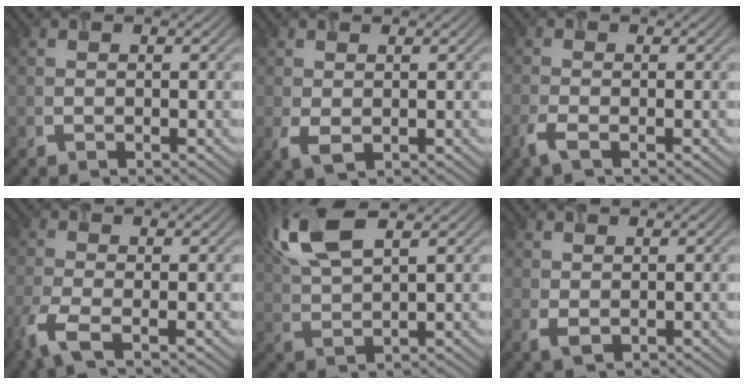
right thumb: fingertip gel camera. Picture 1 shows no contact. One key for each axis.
{"total": 2.2, "fx": -0.2, "fy": 1.3, "fz": 1.7, "tx": -0.045, "ty": -0.008, "tz": 0.000}
{"total": 2.2, "fx": -1.3, "fy": 0.5, "fz": 1.7, "tx": -0.044, "ty": -0.002, "tz": -0.034}
{"total": 3.9, "fx": -2.2, "fy": 0.9, "fz": 3.1, "tx": -0.078, "ty": -0.007, "tz": -0.056}
{"total": 8.2, "fx": 4.4, "fy": 2.6, "fz": 6.4, "tx": -0.152, "ty": 0.015, "tz": 0.091}
{"total": 1.6, "fx": 0.0, "fy": 1.0, "fz": 1.2, "tx": -0.033, "ty": -0.005, "tz": 0.005}